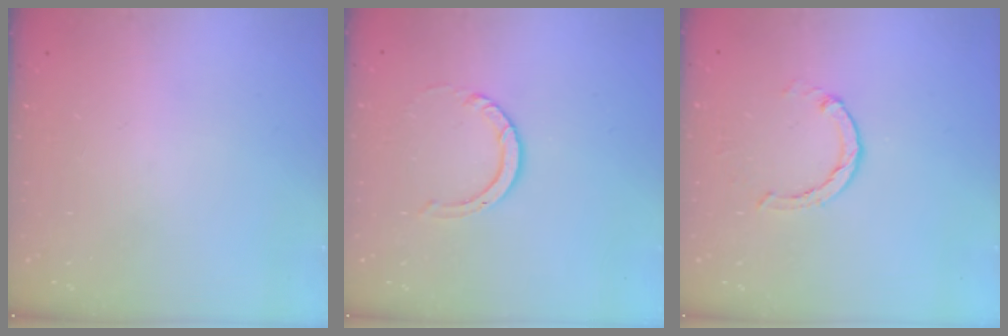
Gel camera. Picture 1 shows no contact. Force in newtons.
{"total": 3.8, "press": 3.8, "slide": 0.3}
{"total": 2.0, "press": 2.0, "slide": 0.2}